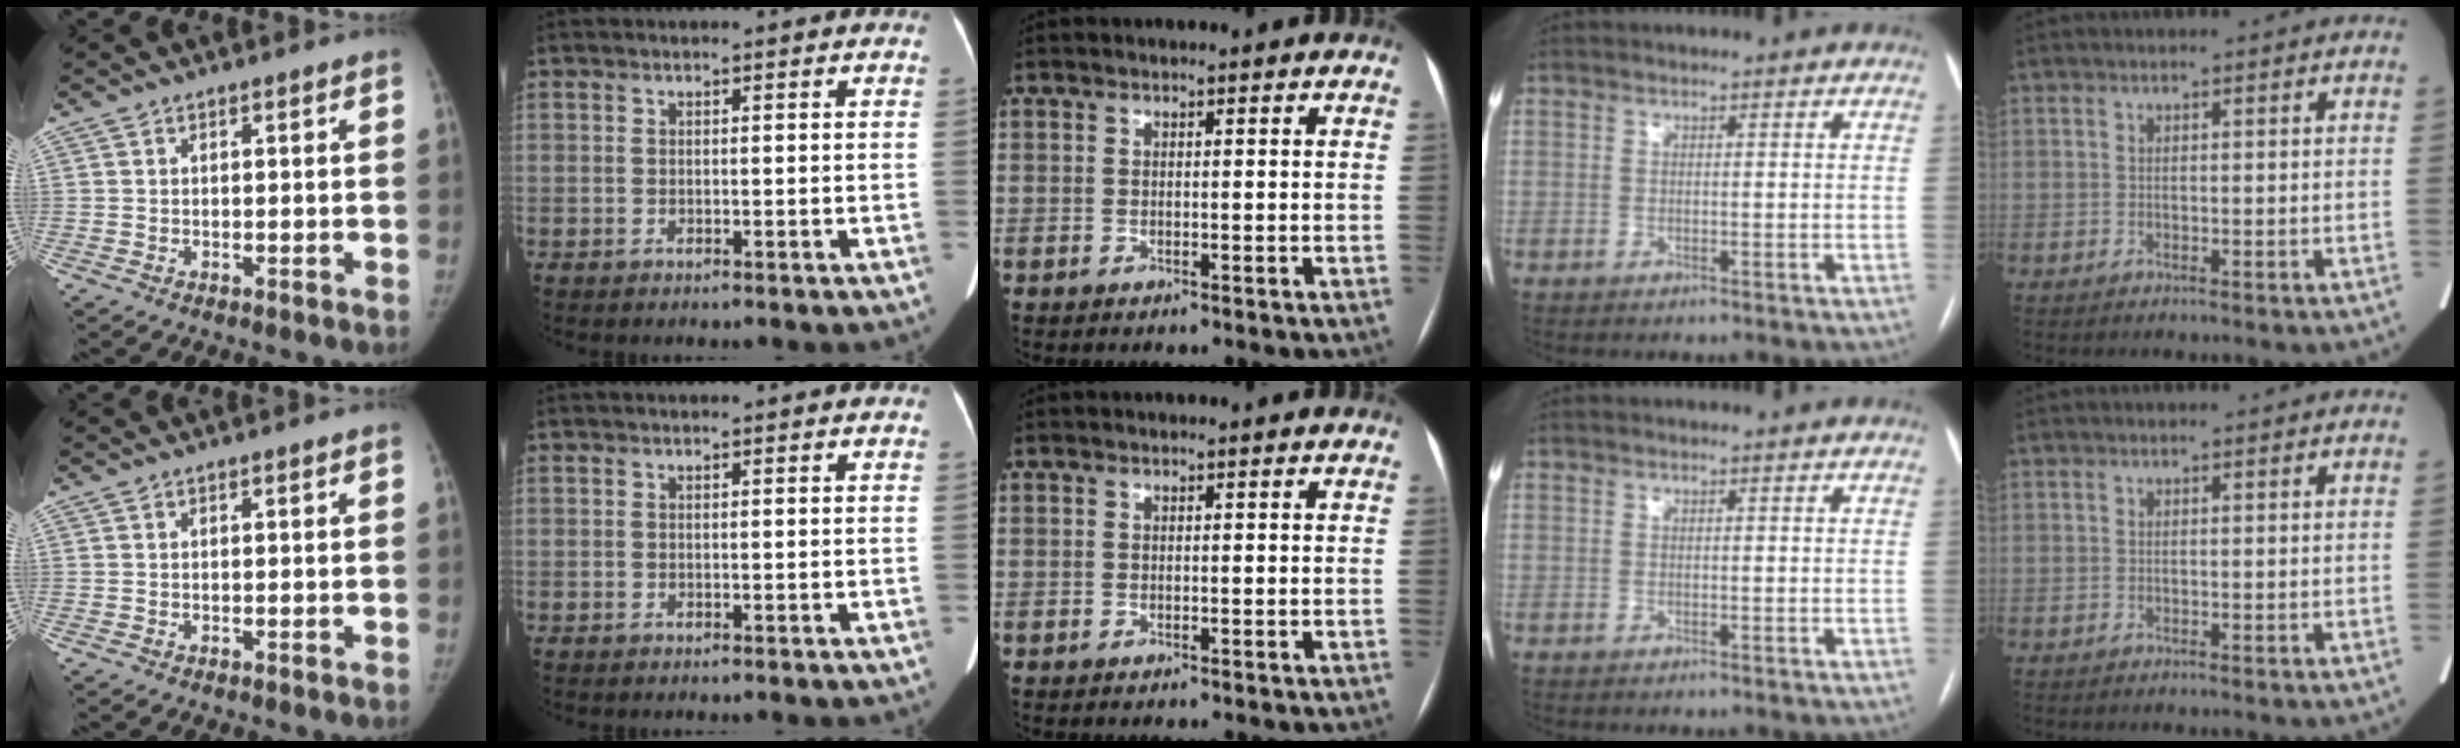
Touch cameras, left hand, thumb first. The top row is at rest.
{}